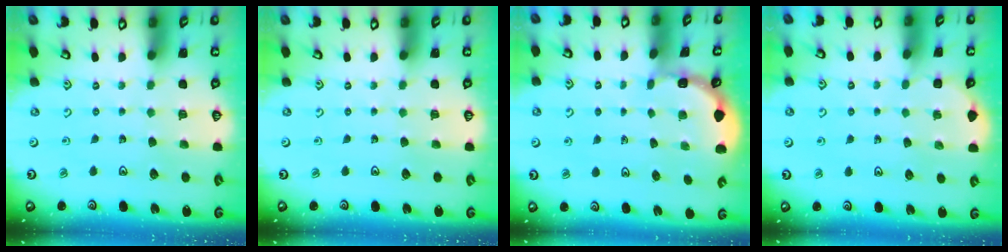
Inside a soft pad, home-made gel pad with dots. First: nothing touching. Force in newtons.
{"total": 0.0}
{"total": 1.1, "press": 1.1, "slide": 0.2}
{"total": 2.2, "press": 2.2, "slide": 0.3}